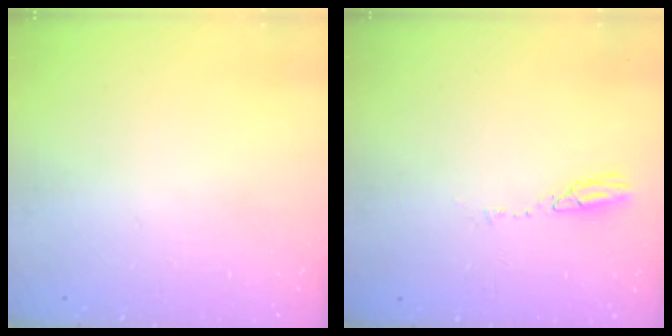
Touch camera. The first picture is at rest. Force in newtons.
{"total": 3.7, "press": 3.7, "slide": 0.2}